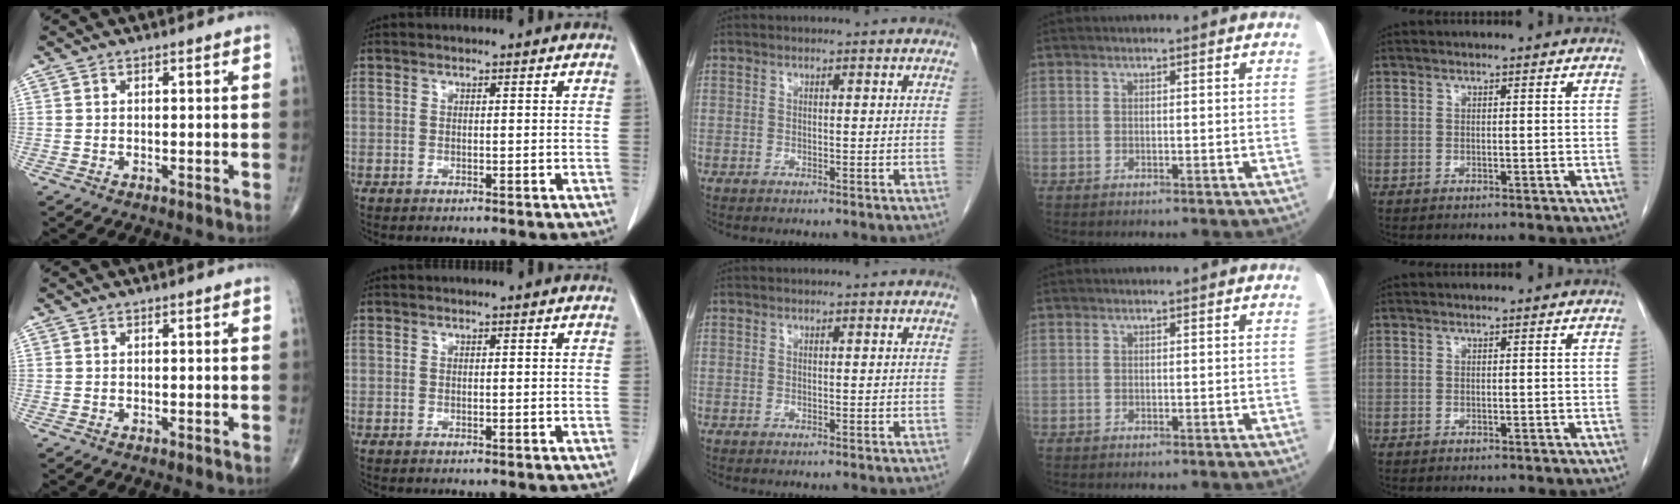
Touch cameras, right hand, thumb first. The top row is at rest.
{}